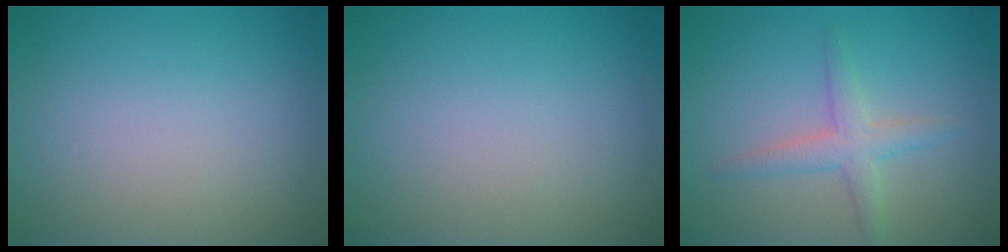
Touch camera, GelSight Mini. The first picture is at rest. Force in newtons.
{"total": 0.0}
{"total": 2.5, "press": 2.5, "slide": 0.1}